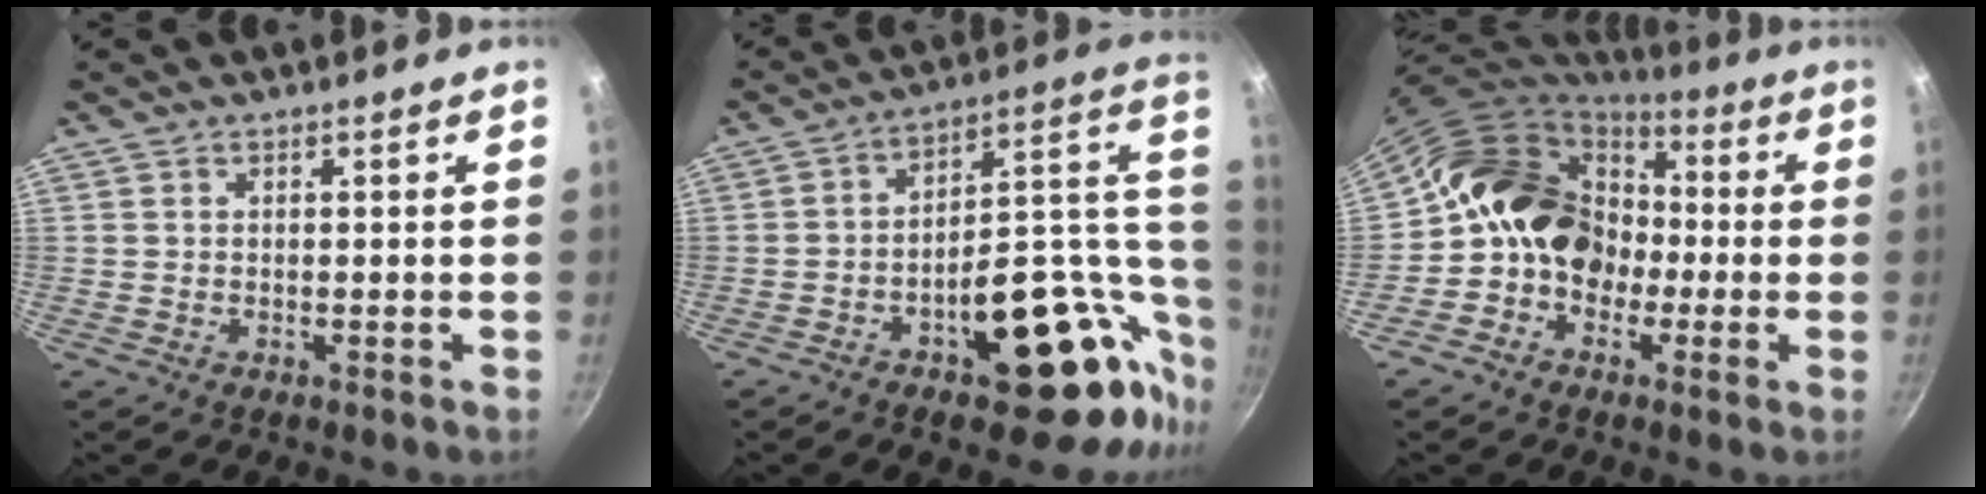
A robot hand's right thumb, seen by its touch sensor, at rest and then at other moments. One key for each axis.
{"total": 25.0, "fx": -7.4, "fy": 13.1, "fz": 20.0, "tx": -0.198, "ty": 0.053, "tz": -0.093}
{"total": 15.6, "fx": -0.1, "fy": 13.2, "fz": 8.2, "tx": -0.090, "ty": 0.047, "tz": -0.014}